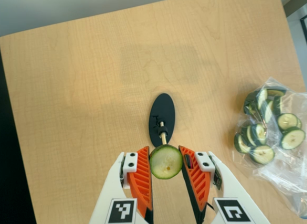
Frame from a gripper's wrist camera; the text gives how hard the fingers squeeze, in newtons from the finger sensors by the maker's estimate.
{"total": 9.3, "left": 9.2, "right": 9.4}